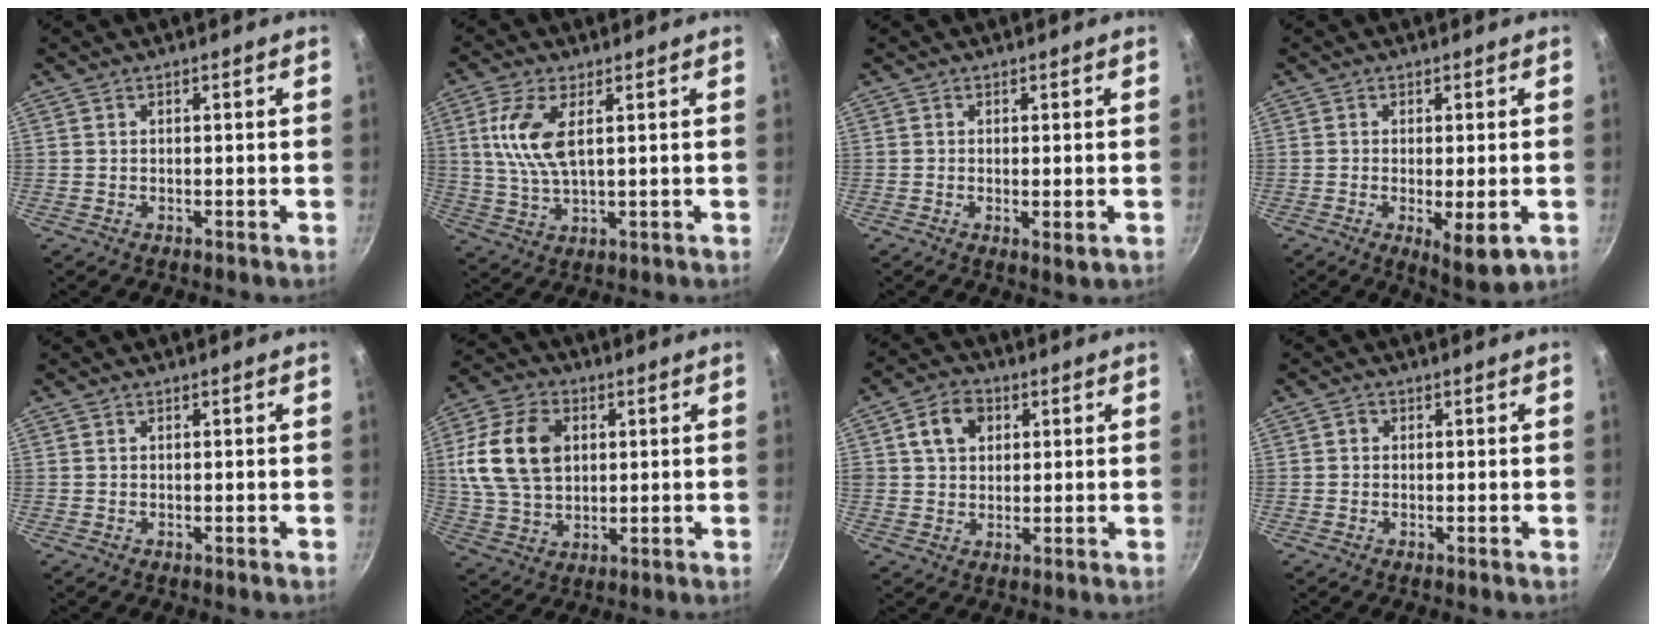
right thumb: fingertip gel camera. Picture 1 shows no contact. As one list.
[{"total": 8.8, "force": [2.2, 3.5, 7.7], "torque": [-0.163, -0.001, 0.048]}, {"total": 1.9, "force": [-0.2, 0.4, 1.8], "torque": [-0.033, -0.010, -0.004]}, {"total": 6.6, "force": [-1.7, 1.8, 6.1], "torque": [-0.099, -0.011, -0.018]}, {"total": 0.0}, {"total": 15.6, "force": [3.0, 10.9, 10.7], "torque": [-0.193, 0.004, 0.055]}, {"total": 7.1, "force": [2.2, 5.6, 3.8], "torque": [-0.045, 0.007, 0.031]}, {"total": 1.3, "force": [0.1, 1.2, 0.5], "torque": [-0.007, 0.006, -0.002]}]